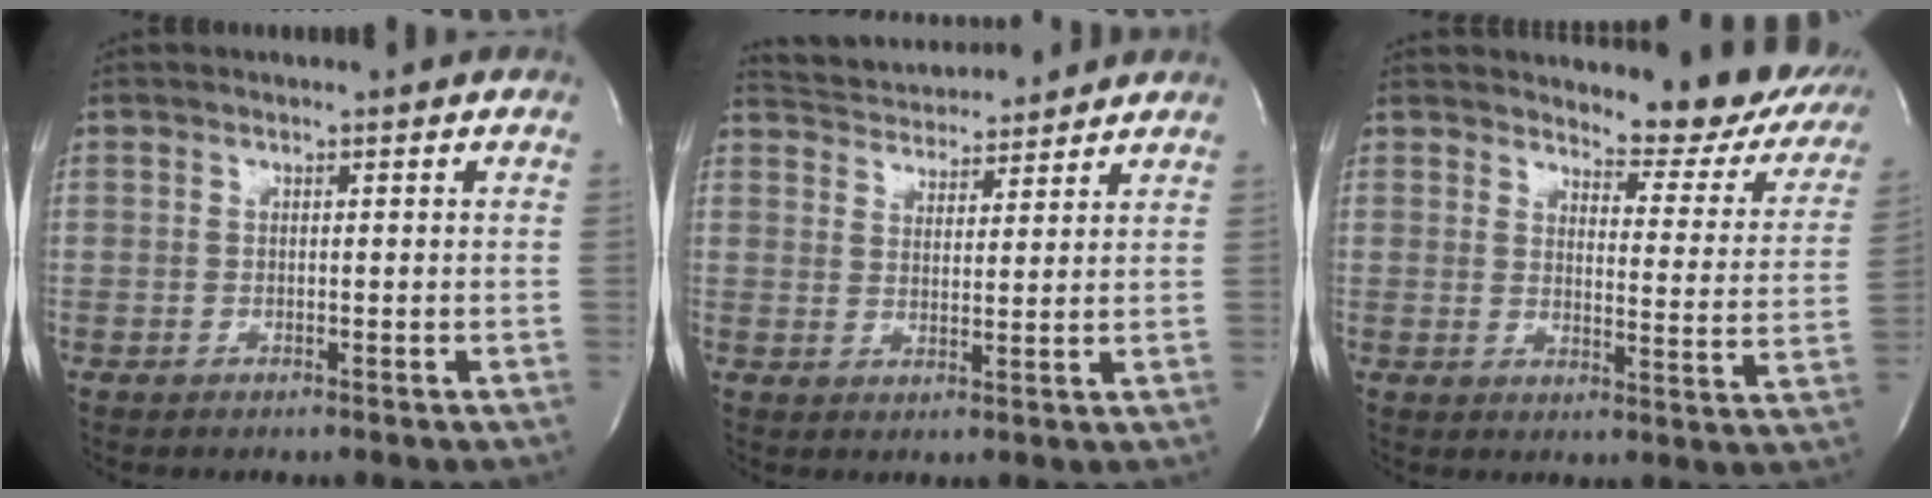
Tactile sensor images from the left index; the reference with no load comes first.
{"total": 10.5, "force": [10.1, 1.7, 2.2], "torque": [-0.042, 0.020, 0.156]}
{"total": 13.6, "force": [12.3, 3.8, 4.2], "torque": [-0.022, -0.046, 0.121]}